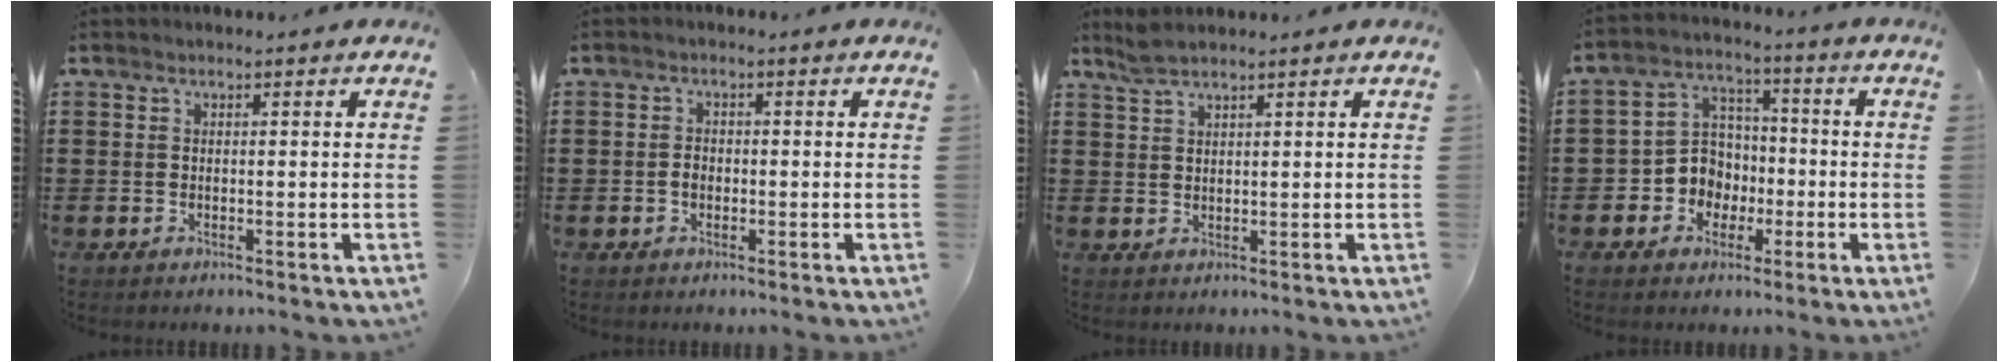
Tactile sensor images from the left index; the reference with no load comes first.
{"total": 1.5, "force": [-0.4, 1.1, 1.0], "torque": [-0.023, 0.005, -0.008]}
{"total": 2.4, "force": [2.0, 0.3, 1.3], "torque": [-0.031, 0.002, 0.037]}
{"total": 6.7, "force": [-1.7, 6.3, 1.7], "torque": [-0.066, 0.010, -0.035]}